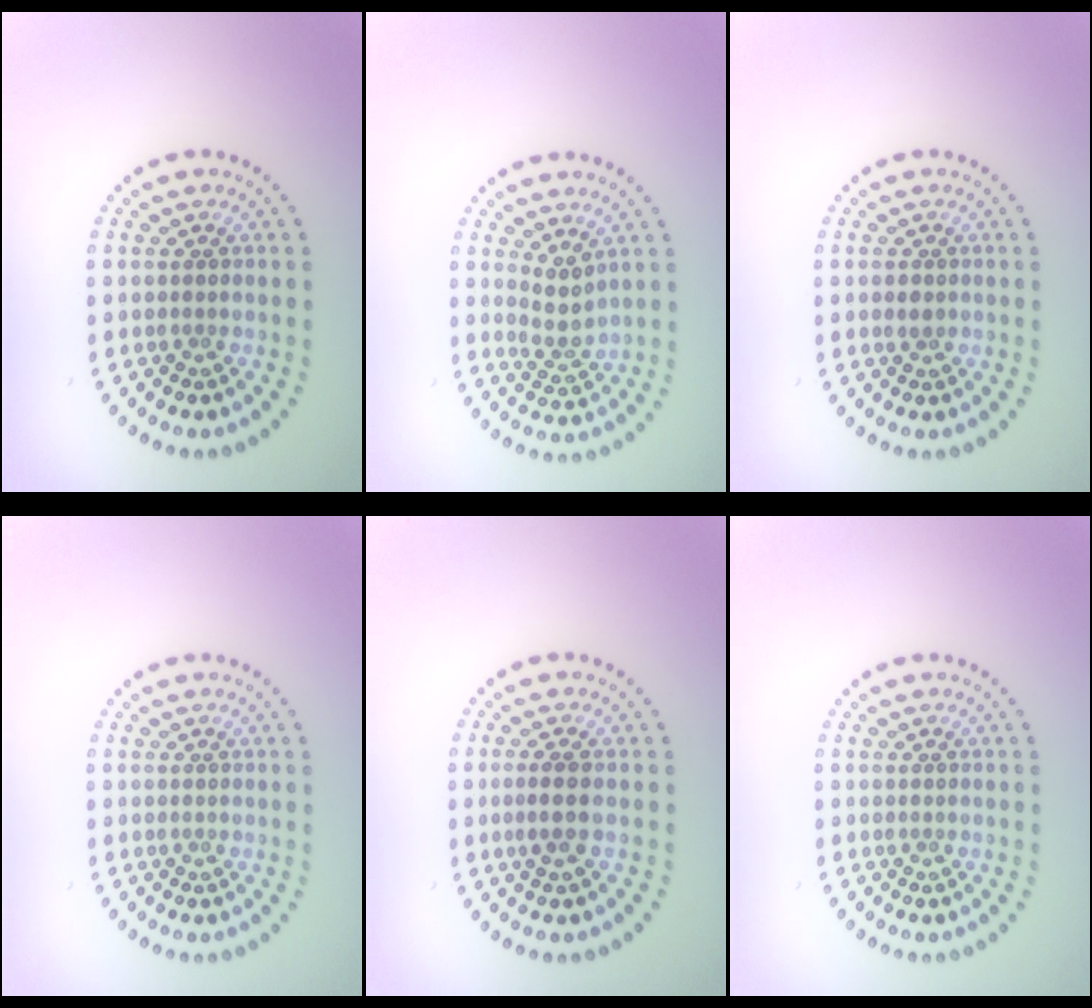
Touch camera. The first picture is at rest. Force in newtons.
{"total": 2.3, "press": 1.7, "slide": 1.5}
{"total": 0.8, "press": 0.8, "slide": 0.2}
{"total": 0.0}
{"total": 1.8, "press": 1.5, "slide": 1.0}
{"total": 0.0}